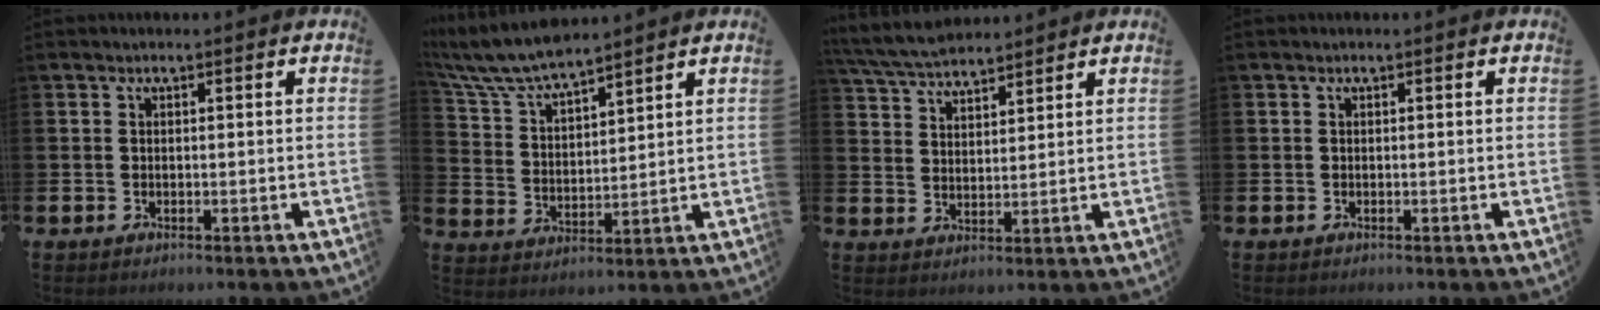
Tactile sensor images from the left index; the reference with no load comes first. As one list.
[{"total": 7.3, "force": [7.0, 0.9, 2.0], "torque": [-0.067, -0.038, 0.124]}, {"total": 5.4, "force": [5.3, 0.8, 0.9], "torque": [-0.037, -0.026, 0.096]}, {"total": 0.0}]